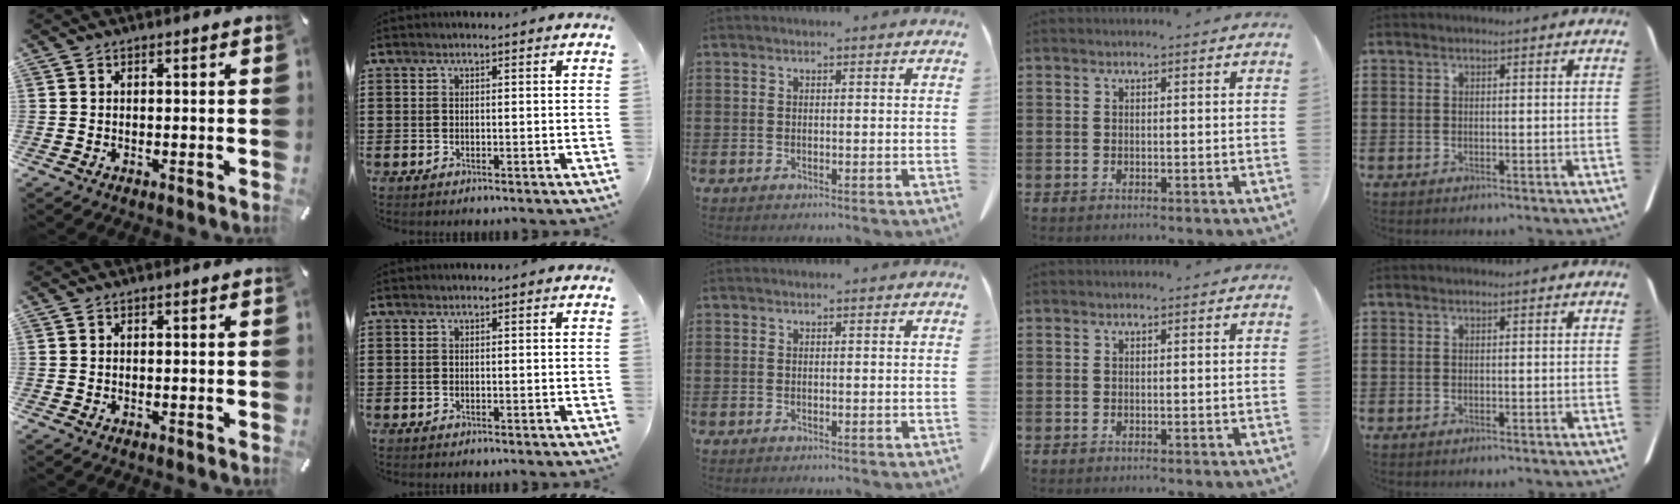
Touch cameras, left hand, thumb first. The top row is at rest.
{}